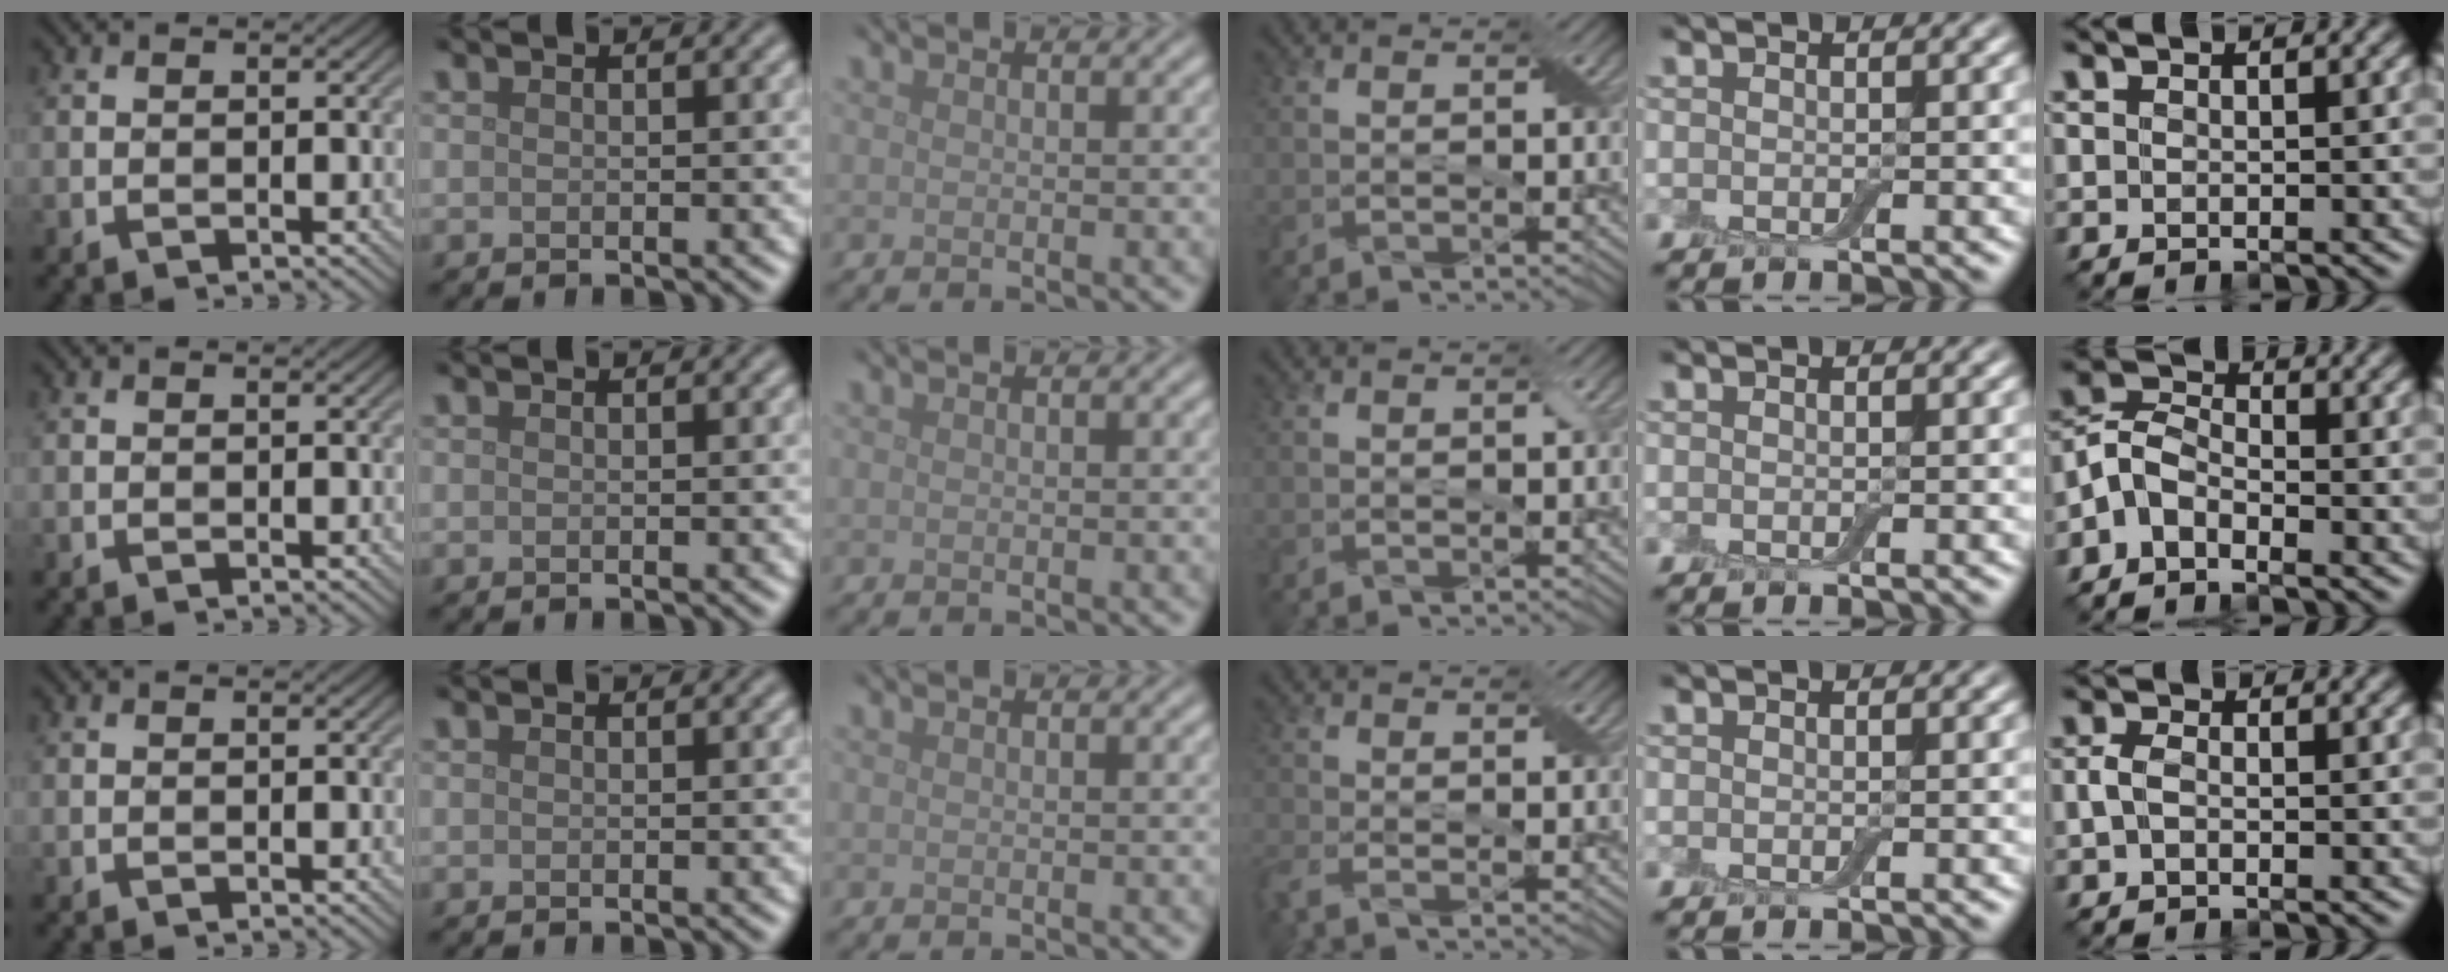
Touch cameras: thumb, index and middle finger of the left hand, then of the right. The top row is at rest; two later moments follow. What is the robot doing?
{"motion": "extract", "object": "airpods case & airpods"}